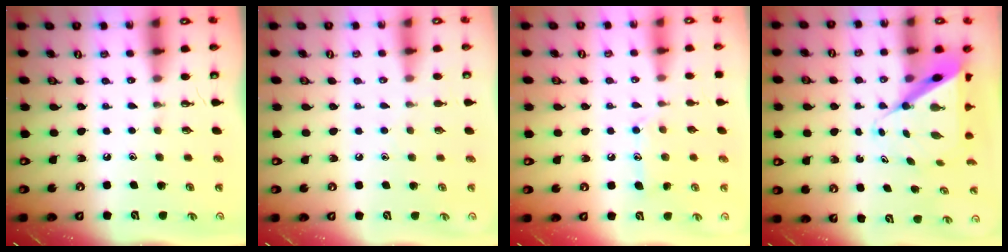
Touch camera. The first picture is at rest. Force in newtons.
{"total": 4.8, "press": 4.7, "slide": 0.5}
{"total": 9.6, "press": 9.6, "slide": 0.5}
{"total": 9.3, "press": 9.3, "slide": 0.8}